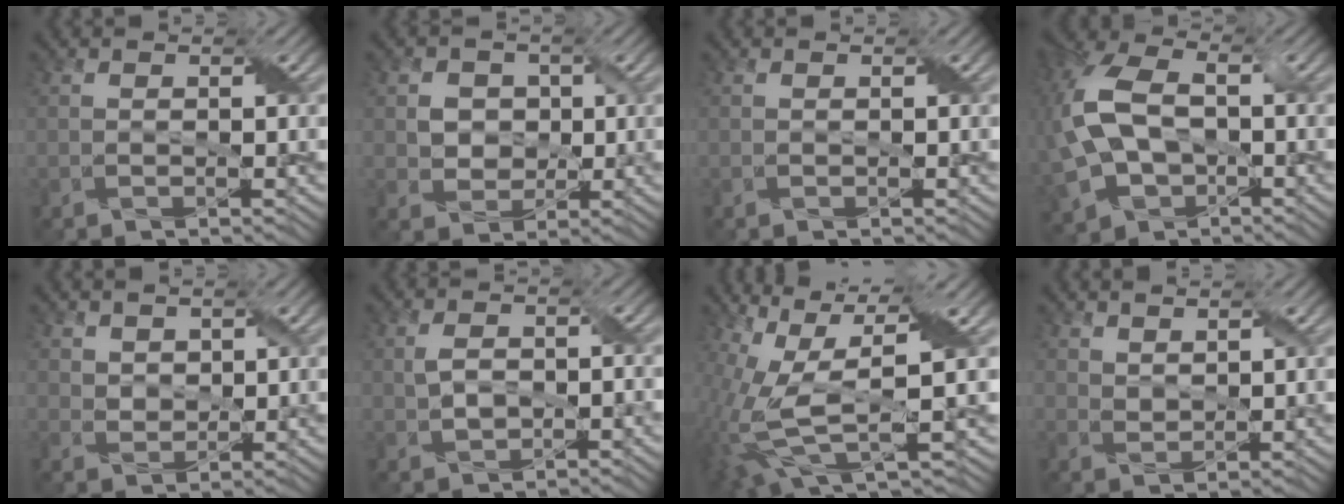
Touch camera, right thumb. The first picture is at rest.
{"total": 3.3, "force": [0.5, 3.2, 0.9], "torque": [-0.026, -0.002, 0.005]}
{"total": 0.0}
{"total": 14.0, "force": [-0.5, 9.3, 10.5], "torque": [-0.276, -0.012, -0.008]}
{"total": 2.0, "force": [1.4, 1.5, 0.3], "torque": [-0.011, -0.003, 0.029]}
{"total": 2.8, "force": [-0.3, 1.9, 2.1], "torque": [-0.046, 0.003, -0.003]}
{"total": 12.7, "force": [-0.6, 4.5, 11.8], "torque": [-0.280, -0.014, 0.010]}
{"total": 1.5, "force": [1.4, 0.5, 0.2], "torque": [-0.010, 0.000, 0.035]}